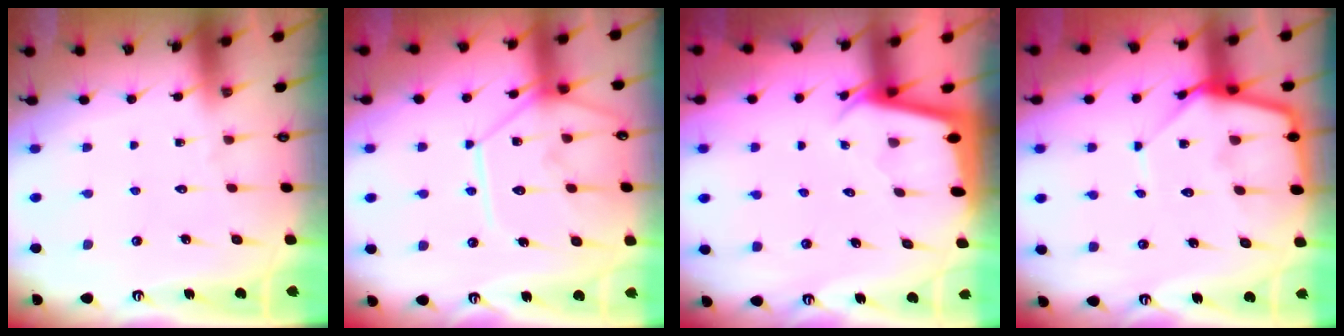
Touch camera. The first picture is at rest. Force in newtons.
{"total": 13.7, "press": 13.6, "slide": 1.2}
{"total": 2.3, "press": 2.3, "slide": 0.1}
{"total": 10.5, "press": 10.4, "slide": 0.9}